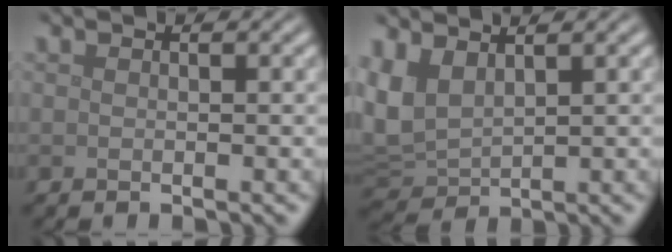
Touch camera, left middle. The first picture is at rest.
{"total": 4.5, "force": [2.0, 2.6, 3.1], "torque": [-0.084, 0.003, 0.044]}